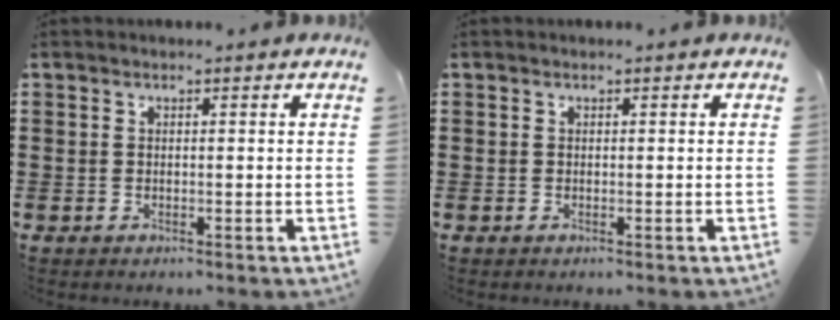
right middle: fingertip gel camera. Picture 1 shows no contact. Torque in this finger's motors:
{"motor_torque": [0.00, 0.00, -0.03, -0.02]}